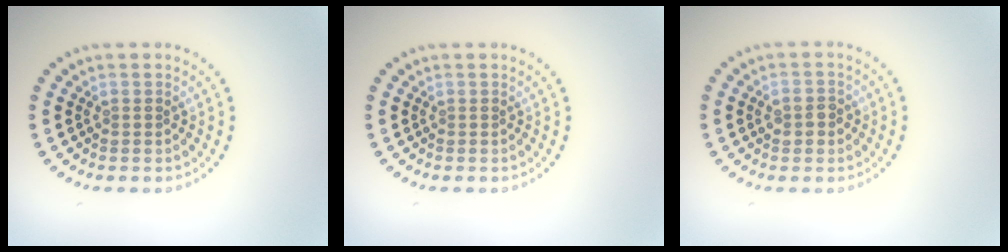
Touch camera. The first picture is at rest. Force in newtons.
{"total": 0.0}
{"total": 1.8, "press": 1.8, "slide": 0.2}